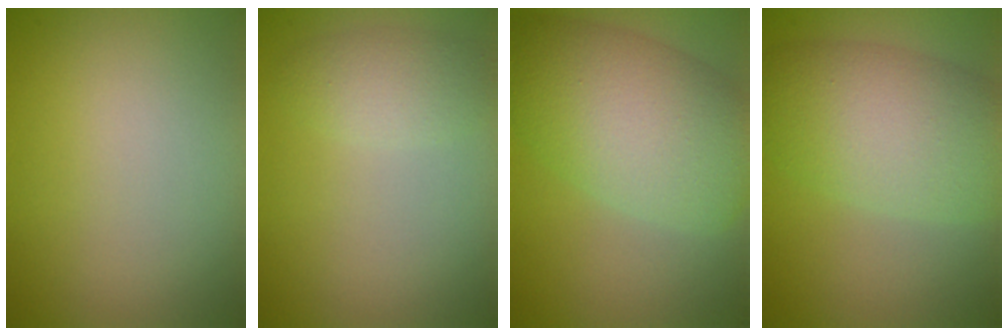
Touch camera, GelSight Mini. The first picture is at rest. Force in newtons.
{"total": 2.1, "press": 2.1, "slide": 0.2}
{"total": 8.9, "press": 8.9, "slide": 0.5}
{"total": 7.6, "press": 7.6, "slide": 0.5}